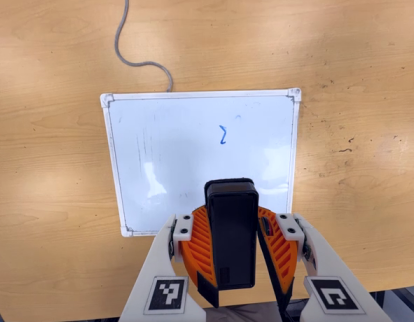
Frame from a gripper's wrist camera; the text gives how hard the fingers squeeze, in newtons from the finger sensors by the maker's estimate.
{"total": 8.1, "left": 8.4, "right": 7.7}